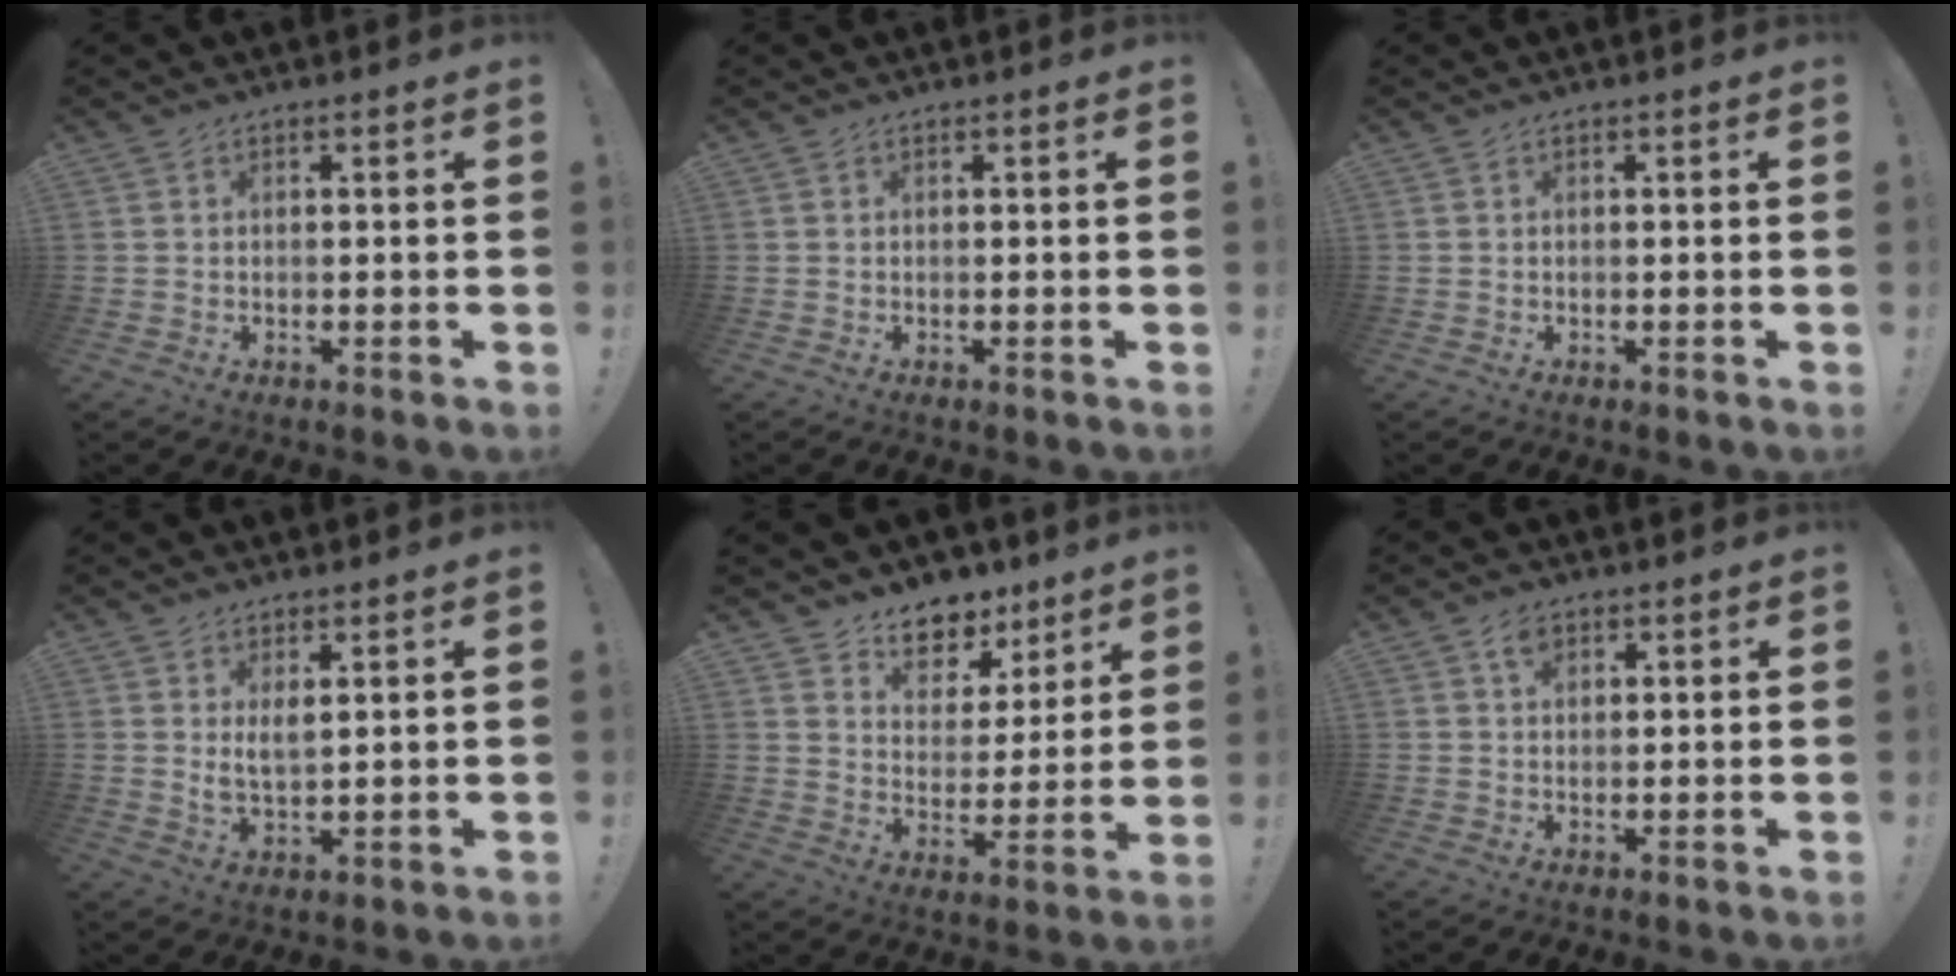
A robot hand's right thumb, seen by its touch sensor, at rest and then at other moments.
{"total": 0.0}
{"total": 0.0}
{"total": 4.2, "force": [2.1, 1.5, 3.3], "torque": [-0.055, -0.013, 0.036]}
{"total": 8.9, "force": [7.1, 5.1, 1.6], "torque": [-0.021, -0.065, 0.137]}
{"total": 3.1, "force": [1.7, 2.0, 1.6], "torque": [-0.020, -0.002, 0.028]}